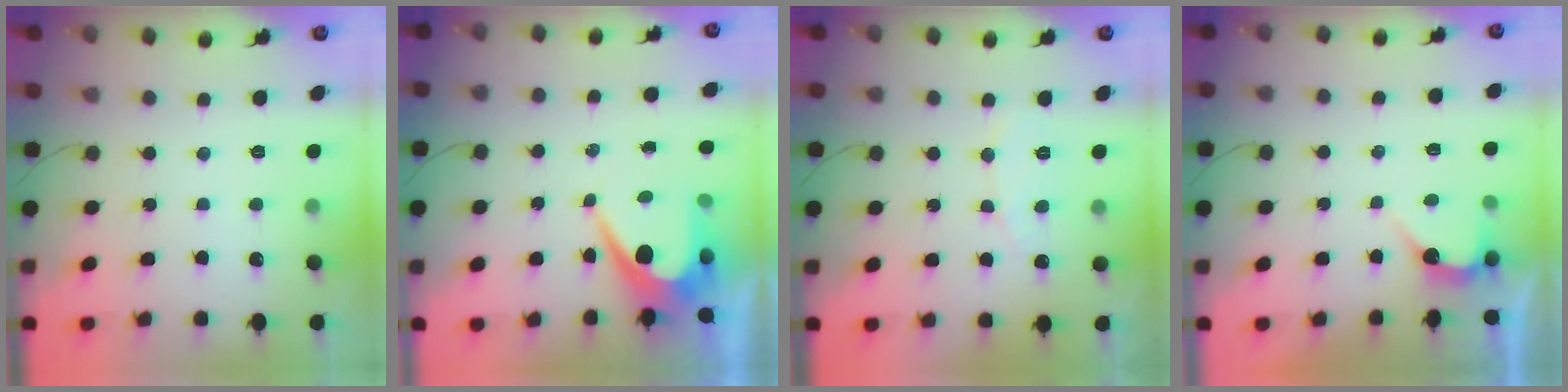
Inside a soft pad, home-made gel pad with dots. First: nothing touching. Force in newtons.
{"total": 8.0, "press": 8.0, "slide": 0.4}
{"total": 5.2, "press": 5.2, "slide": 0.4}
{"total": 4.1, "press": 4.1, "slide": 0.3}